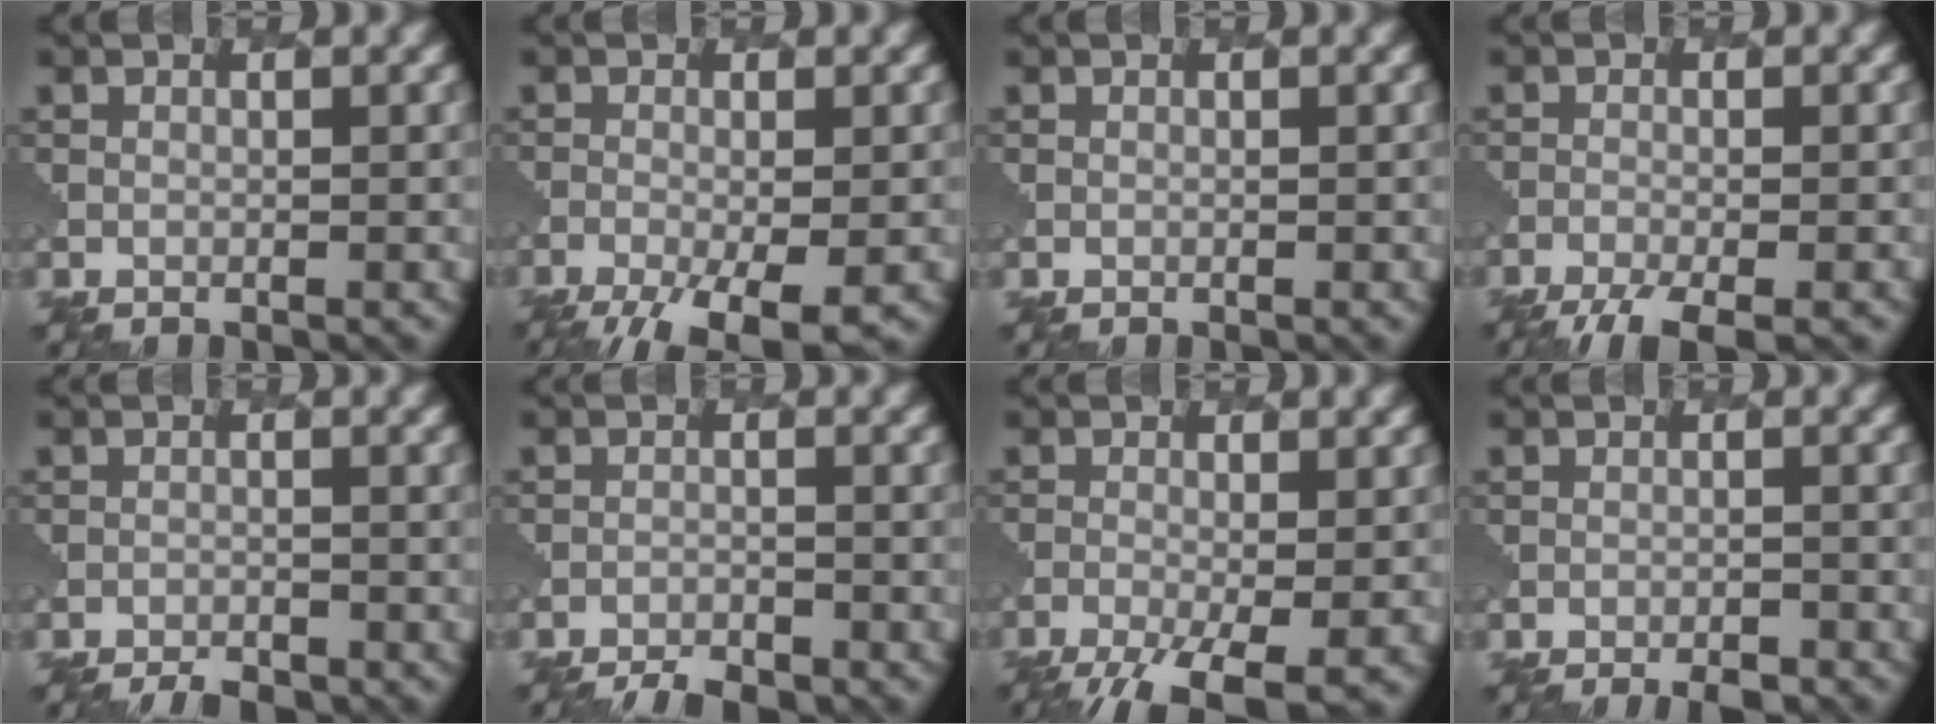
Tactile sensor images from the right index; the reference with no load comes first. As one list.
[{"total": 6.7, "force": [-4.0, 1.9, 5.0], "torque": [-0.086, -0.023, -0.065]}, {"total": 0.0}, {"total": 4.6, "force": [-3.5, 0.8, 2.9], "torque": [-0.045, -0.012, -0.066]}, {"total": 3.1, "force": [-2.9, 0.7, 0.6], "torque": [-0.012, -0.005, -0.045]}, {"total": 4.1, "force": [-3.9, 0.9, 0.8], "torque": [-0.017, -0.011, -0.060]}, {"total": 6.7, "force": [-4.2, 2.0, 4.9], "torque": [-0.091, -0.027, -0.070]}, {"total": 3.0, "force": [-2.6, 0.7, 1.3], "torque": [-0.017, 0.005, -0.037]}]